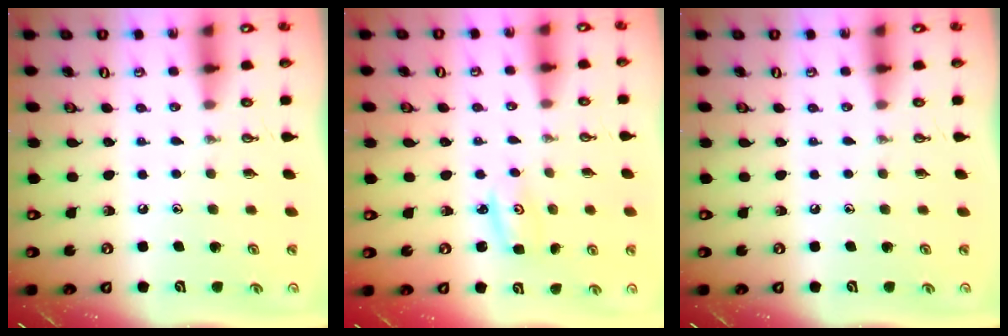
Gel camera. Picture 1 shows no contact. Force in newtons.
{"total": 2.7, "press": 2.7, "slide": 0.2}
{"total": 0.0}